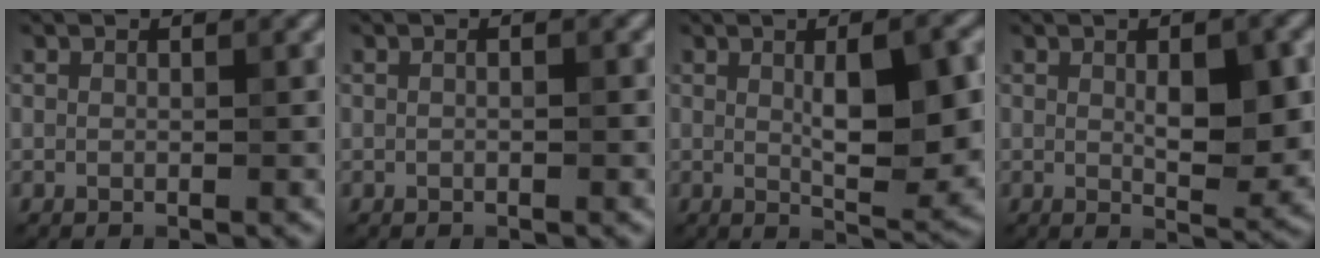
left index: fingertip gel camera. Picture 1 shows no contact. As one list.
[{"total": 0.6, "force": [0.0, 0.2, 0.6], "torque": [-0.009, -0.007, -0.003]}, {"total": 6.9, "force": [0.7, 2.0, 6.6], "torque": [-0.100, -0.003, 0.016]}, {"total": 4.8, "force": [0.6, 1.8, 4.5], "torque": [-0.070, -0.003, 0.013]}]